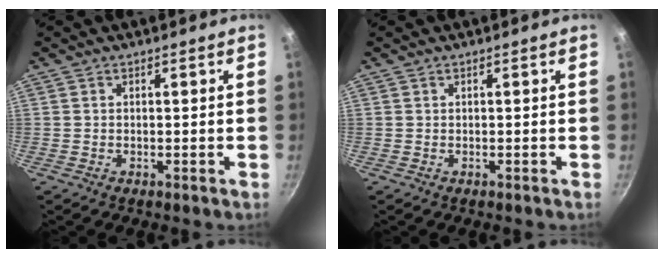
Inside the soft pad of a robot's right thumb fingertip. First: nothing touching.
{"total": 0.0}